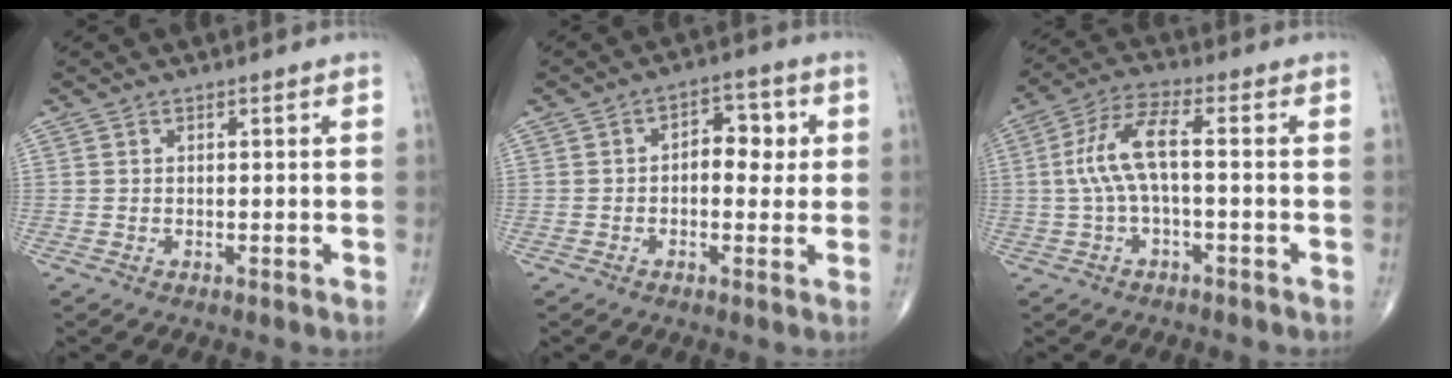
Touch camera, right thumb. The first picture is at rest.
{"total": 6.6, "force": [0.7, 4.1, 5.2], "torque": [-0.033, 0.012, 0.005]}
{"total": 8.8, "force": [-0.2, 2.7, 8.3], "torque": [-0.189, 0.034, -0.006]}